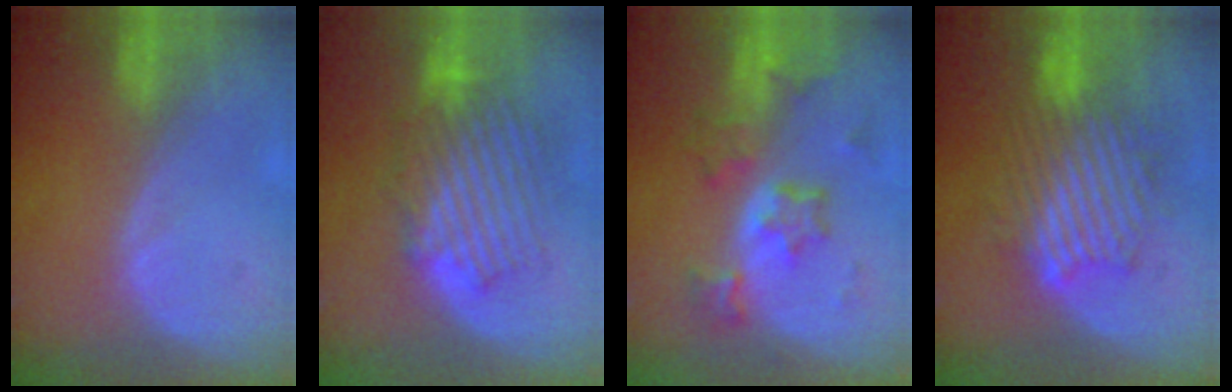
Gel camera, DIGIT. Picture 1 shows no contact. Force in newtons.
{"total": 8.9, "press": 8.6, "slide": 2.4}
{"total": 7.0, "press": 6.7, "slide": 2.2}
{"total": 9.3, "press": 9.3, "slide": 0.5}